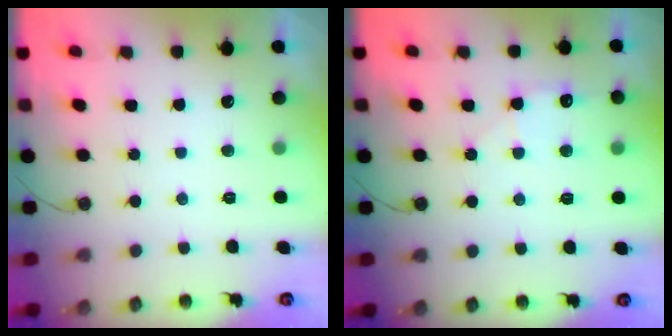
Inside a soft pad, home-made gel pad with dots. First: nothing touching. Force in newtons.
{"total": 5.7, "press": 5.6, "slide": 0.7}